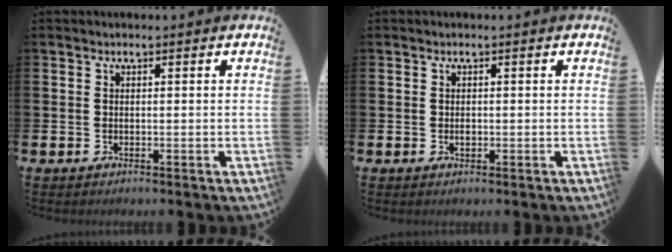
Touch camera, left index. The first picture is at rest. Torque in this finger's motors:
{"motor_torque": [0.30, 0.20, 0.00, 0.00]}